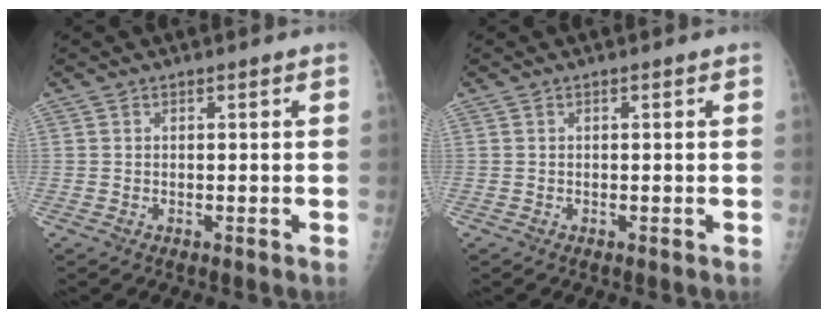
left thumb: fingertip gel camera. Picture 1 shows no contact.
{"total": 0.0}